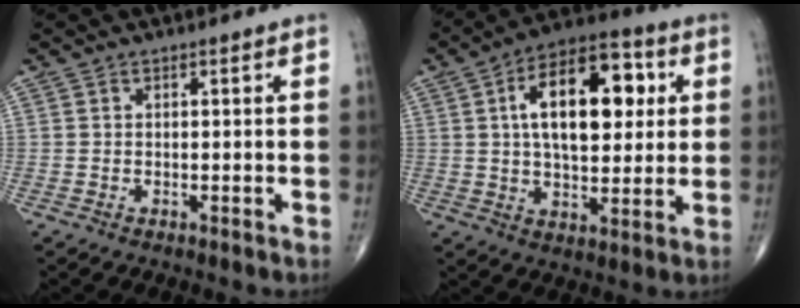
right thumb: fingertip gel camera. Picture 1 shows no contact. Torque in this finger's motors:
{"motor_torque": [2.00, 2.11, 0.68, -0.40, 0.45]}